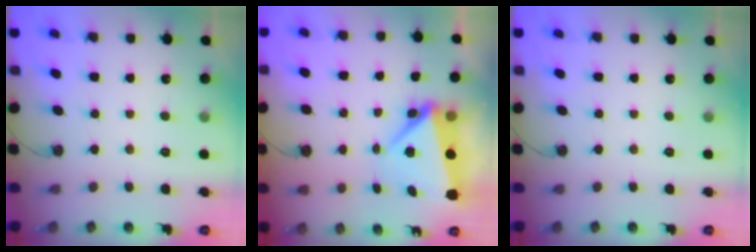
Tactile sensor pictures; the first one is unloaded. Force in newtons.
{"total": 6.7, "press": 6.6, "slide": 1.1}
{"total": 0.0}